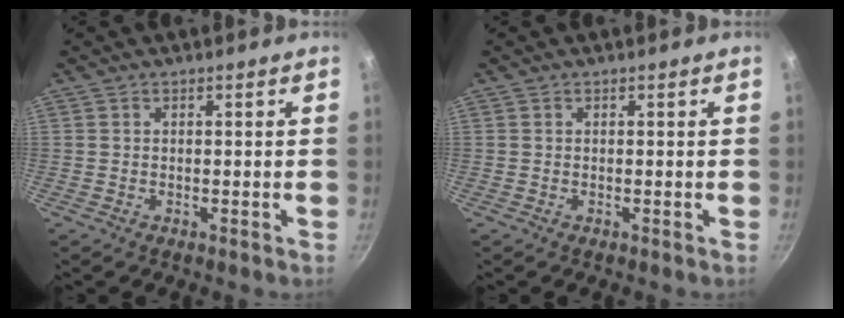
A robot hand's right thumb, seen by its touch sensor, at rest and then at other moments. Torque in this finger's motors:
{"motor_torque": [-0.13, 0.10, 0.03, -0.35, 0.04]}